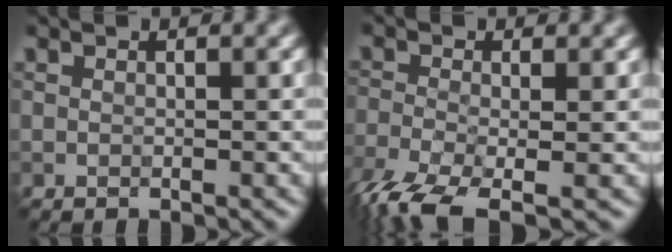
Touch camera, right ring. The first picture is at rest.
{"total": 6.4, "force": [-4.5, 1.8, 4.1], "torque": [-0.084, -0.014, -0.081]}